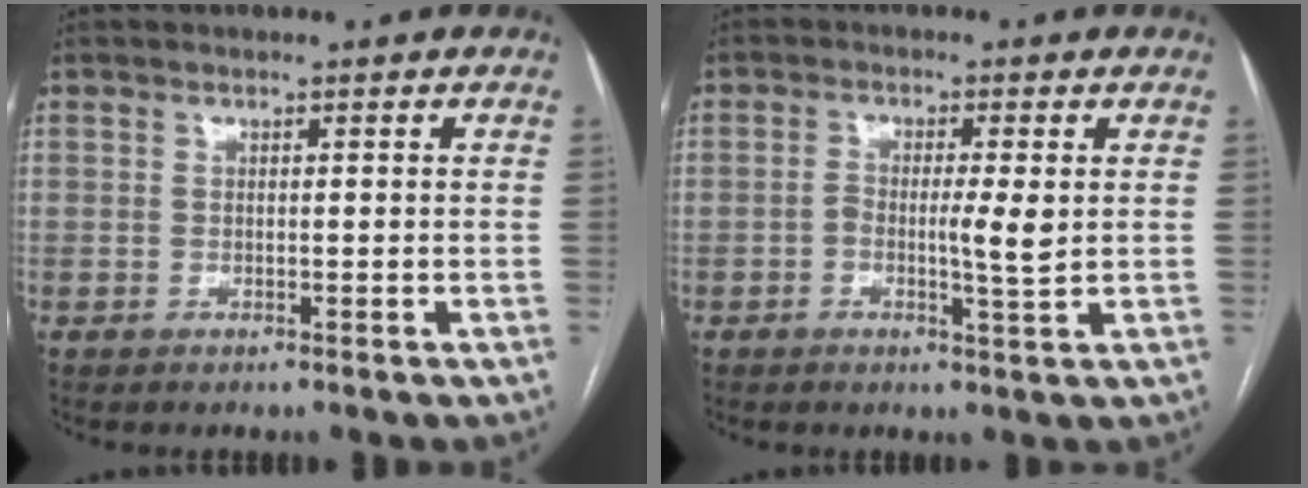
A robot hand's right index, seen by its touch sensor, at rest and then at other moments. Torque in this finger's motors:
{"motor_torque": [0.01, -0.03, 0.11, 0.01]}